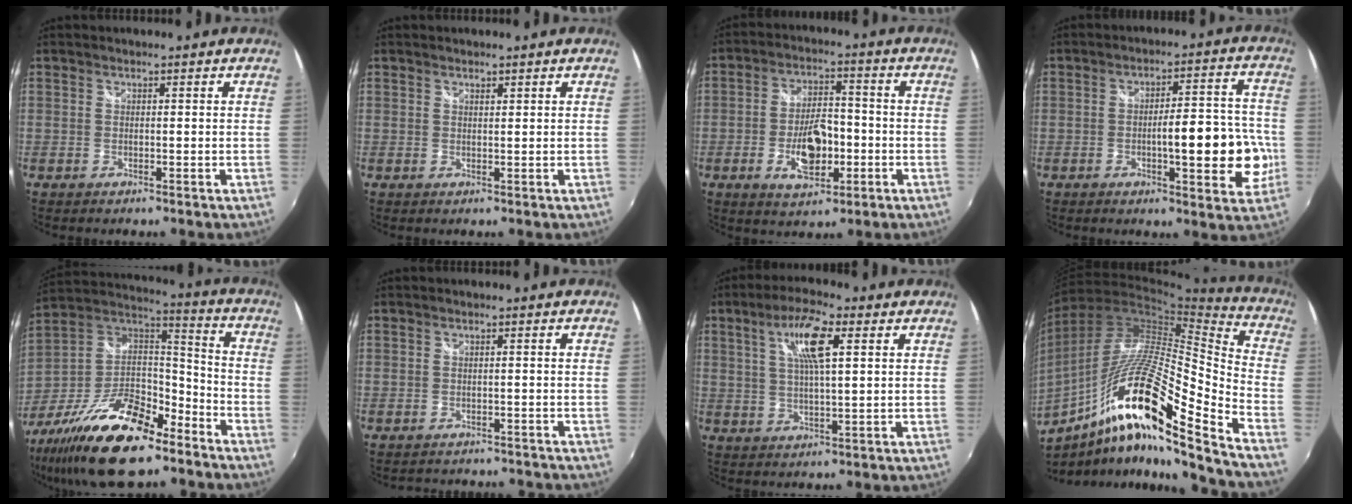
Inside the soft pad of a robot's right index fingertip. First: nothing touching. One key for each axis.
{"total": 0.7, "fx": 0.7, "fy": 0.2, "fz": 0.3, "tx": -0.004, "ty": 0.001, "tz": 0.012}
{"total": 9.9, "fx": -2.9, "fy": 4.8, "fz": 8.1, "tx": -0.152, "ty": 0.011, "tz": -0.038}
{"total": 12.5, "fx": -2.7, "fy": 2.9, "fz": 11.8, "tx": -0.175, "ty": 0.001, "tz": -0.030}
{"total": 23.1, "fx": -15.6, "fy": 7.7, "fz": 15.2, "tx": -0.296, "ty": -0.022, "tz": -0.278}
{"total": 7.0, "fx": -6.5, "fy": 1.5, "fz": 2.2, "tx": -0.044, "ty": -0.015, "tz": -0.083}
{"total": 8.8, "fx": 3.2, "fy": 1.9, "fz": 7.9, "tx": -0.146, "ty": 0.011, "tz": 0.058}
{"total": 25.2, "fx": -11.9, "fy": 3.6, "fz": 22.0, "tx": -0.362, "ty": -0.032, "tz": -0.224}